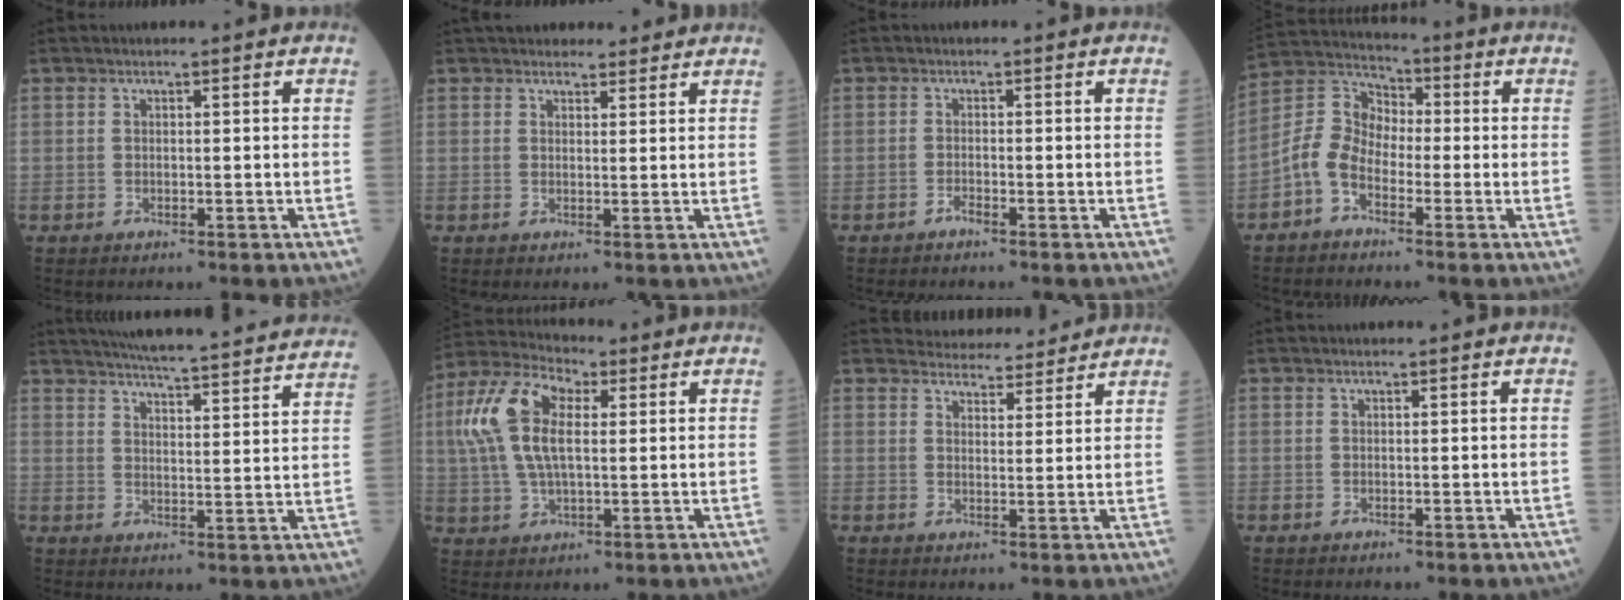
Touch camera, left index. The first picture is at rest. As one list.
[{"total": 6.9, "force": [6.2, 2.4, 1.9], "torque": [-0.012, 0.022, 0.080]}, {"total": 0.8, "force": [-0.7, 0.0, 0.3], "torque": [-0.008, -0.001, -0.013]}, {"total": 7.0, "force": [-3.2, 4.7, 4.1], "torque": [-0.101, 0.023, -0.078]}, {"total": 27.5, "force": [25.5, 1.3, 10.4], "torque": [-0.161, -0.038, 0.314]}, {"total": 11.3, "force": [2.3, 4.7, 10.0], "torque": [-0.240, 0.029, 0.043]}, {"total": 8.2, "force": [7.9, 1.7, 0.9], "torque": [-0.005, 0.010, 0.099]}, {"total": 0.0}]